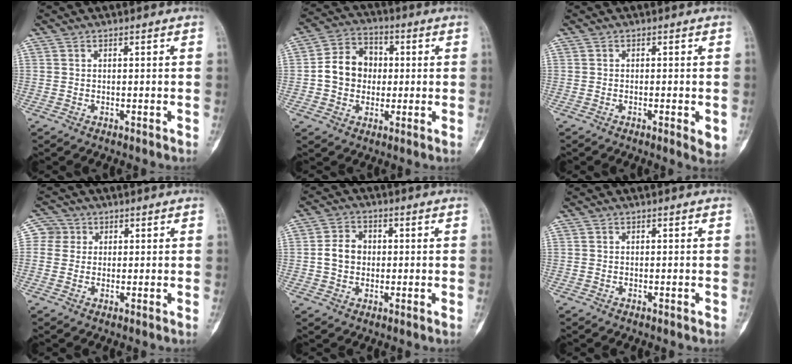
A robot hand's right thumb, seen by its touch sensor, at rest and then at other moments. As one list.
[{"total": 10.0, "force": [-0.1, 8.5, 5.3], "torque": [-0.064, 0.024, -0.011]}, {"total": 2.9, "force": [-0.8, 0.7, 2.7], "torque": [-0.042, -0.007, -0.013]}, {"total": 3.5, "force": [0.8, 3.4, 0.2], "torque": [0.020, 0.004, 0.006]}, {"total": 5.5, "force": [0.0, 4.5, 3.2], "torque": [-0.047, 0.012, -0.004]}, {"total": 0.0}]